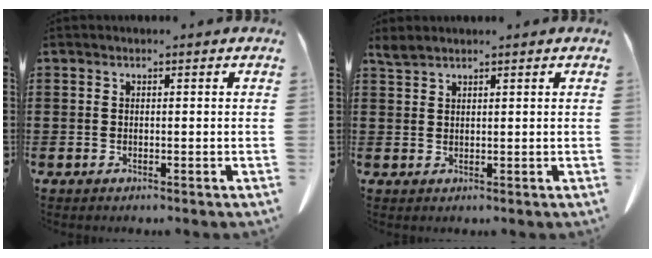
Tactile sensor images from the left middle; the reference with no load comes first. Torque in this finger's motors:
{"motor_torque": [-0.11, -0.03, 0.00, 0.01]}